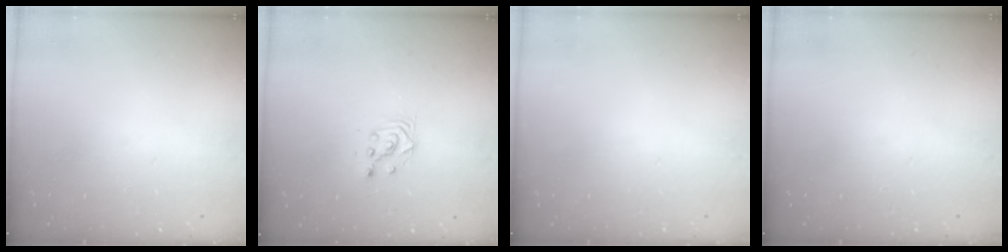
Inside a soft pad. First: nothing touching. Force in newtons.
{"total": 2.8, "press": 2.8, "slide": 0.2}
{"total": 0.0}
{"total": 0.0}